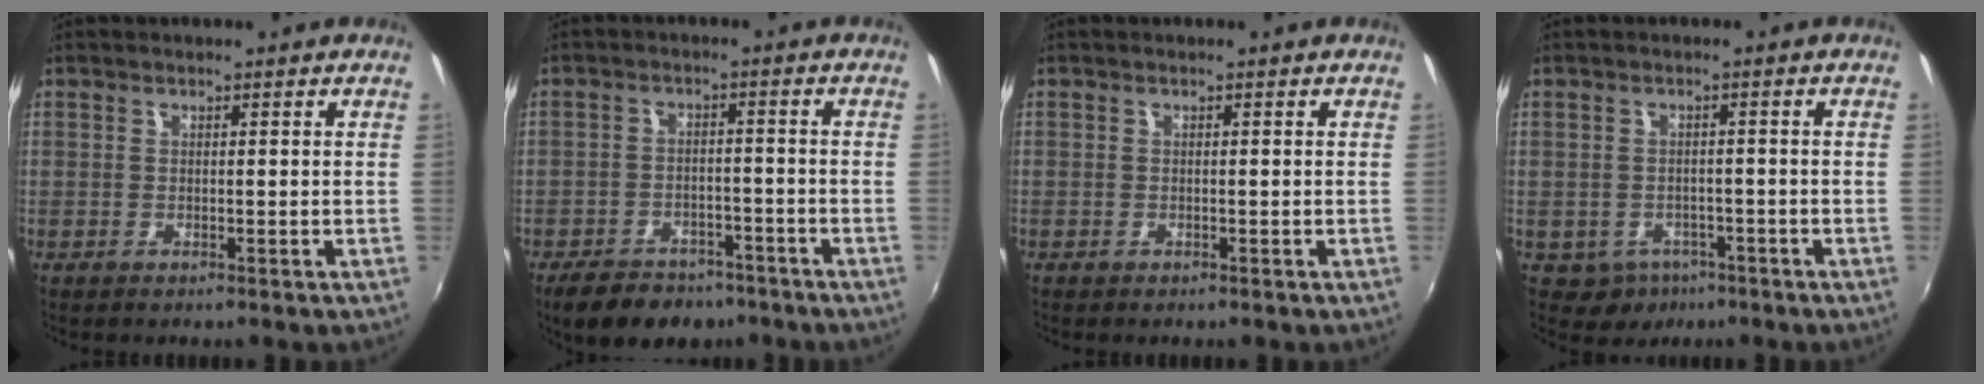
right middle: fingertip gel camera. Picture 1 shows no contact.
{"total": 11.6, "force": [-8.5, 6.3, 4.8], "torque": [-0.115, 0.005, -0.120]}
{"total": 0.6, "force": [-0.4, 0.4, 0.0], "torque": [-0.001, 0.000, -0.006]}
{"total": 4.5, "force": [-2.5, 3.5, 1.1], "torque": [-0.030, -0.001, -0.030]}